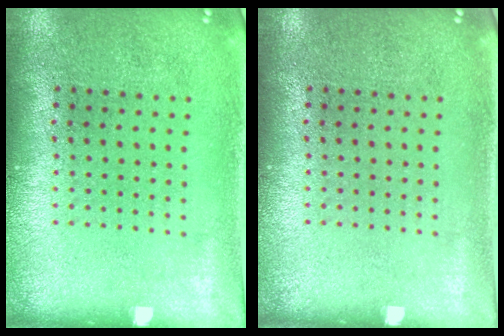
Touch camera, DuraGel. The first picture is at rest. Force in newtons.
{"total": 0.0}